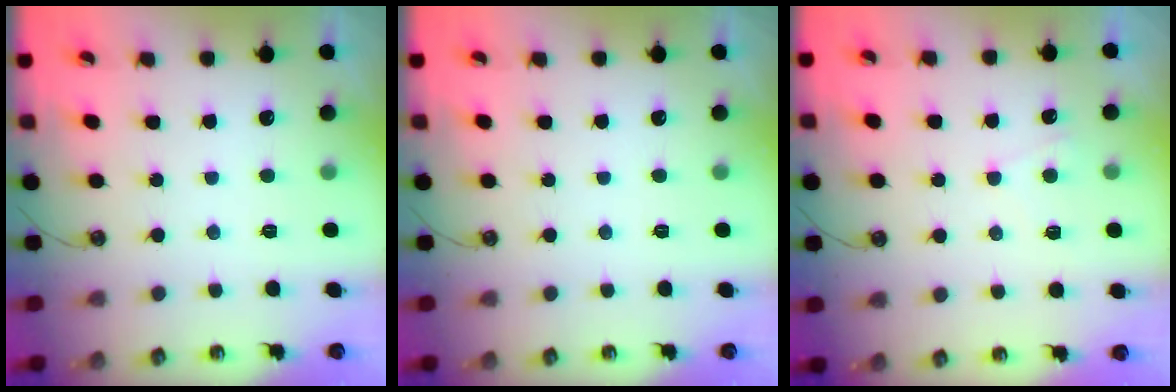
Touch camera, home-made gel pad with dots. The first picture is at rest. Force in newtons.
{"total": 0.0}
{"total": 2.4, "press": 2.4, "slide": 0.4}